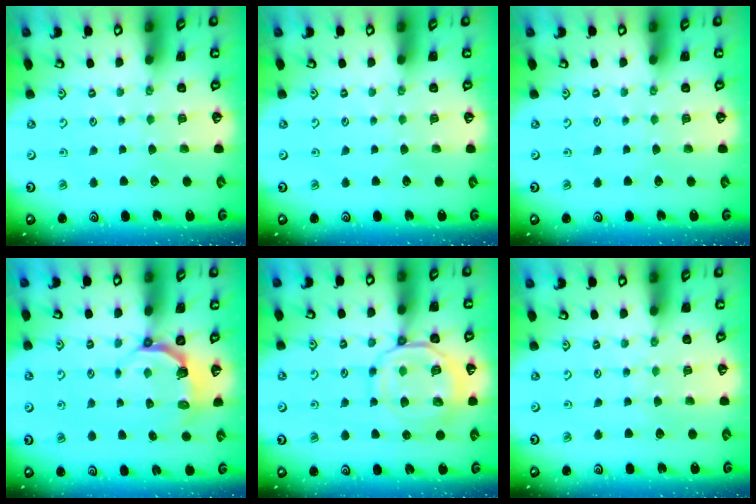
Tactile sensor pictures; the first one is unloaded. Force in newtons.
{"total": 0.0}
{"total": 0.0}
{"total": 4.8, "press": 3.2, "slide": 3.6}
{"total": 12.0, "press": 11.9, "slide": 1.2}
{"total": 2.6, "press": 2.6, "slide": 0.3}